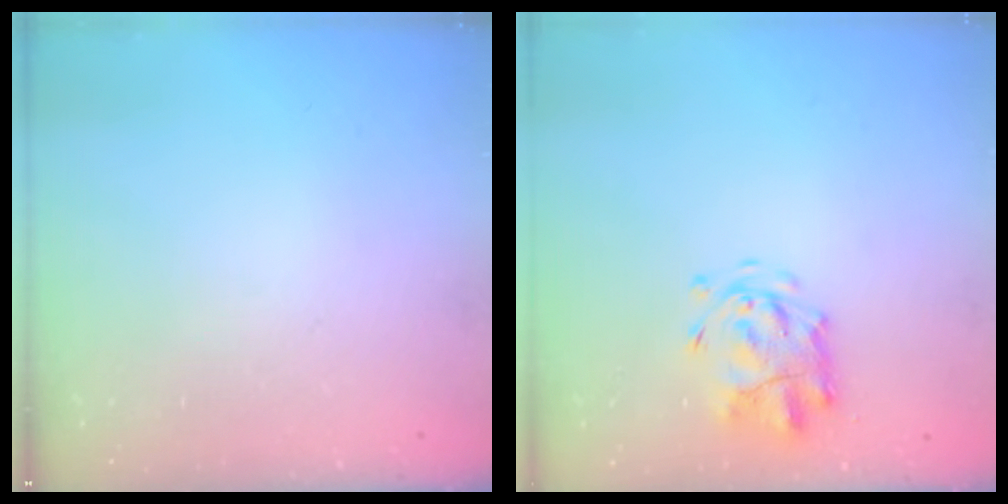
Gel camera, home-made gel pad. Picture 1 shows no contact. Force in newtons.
{"total": 4.5, "press": 4.5, "slide": 0.5}